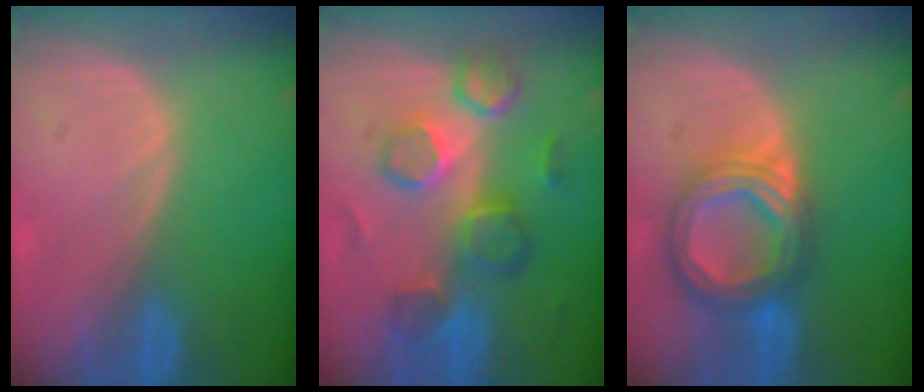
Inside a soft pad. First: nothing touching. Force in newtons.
{"total": 9.1, "press": 8.6, "slide": 3.0}
{"total": 8.4, "press": 8.4, "slide": 0.5}